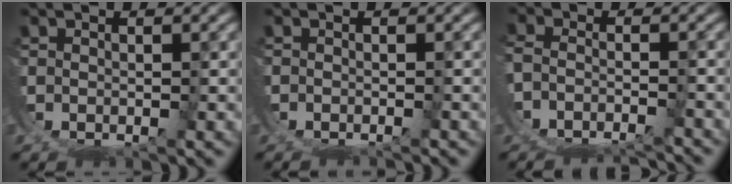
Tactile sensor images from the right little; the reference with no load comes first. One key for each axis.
{"total": 1.5, "fx": -1.5, "fy": 0.1, "fz": -0.1, "tx": 0.003, "ty": -0.004, "tz": -0.022}
{"total": 7.3, "fx": -6.1, "fy": 3.3, "fz": 2.4, "tx": -0.047, "ty": -0.022, "tz": -0.091}